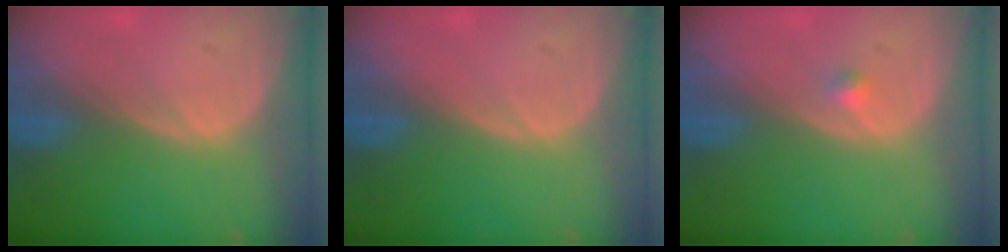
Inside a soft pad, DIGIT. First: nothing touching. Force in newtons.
{"total": 0.0}
{"total": 1.1, "press": 0.9, "slide": 0.5}